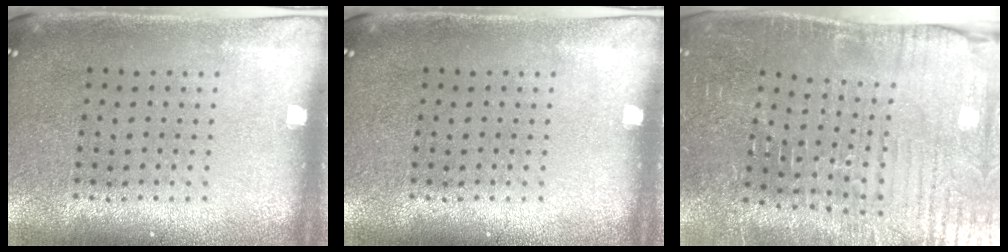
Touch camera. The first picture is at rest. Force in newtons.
{"total": 0.0}
{"total": 4.3, "press": 4.3, "slide": 0.3}